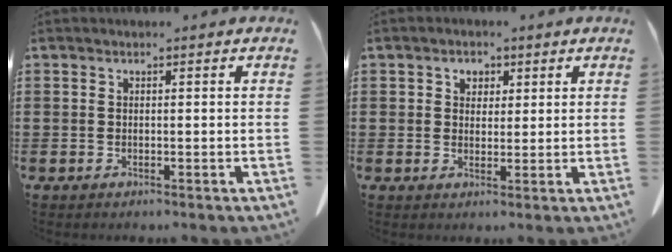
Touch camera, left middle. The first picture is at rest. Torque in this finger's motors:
{"motor_torque": [0.05, 0.14, 0.02, 0.02]}